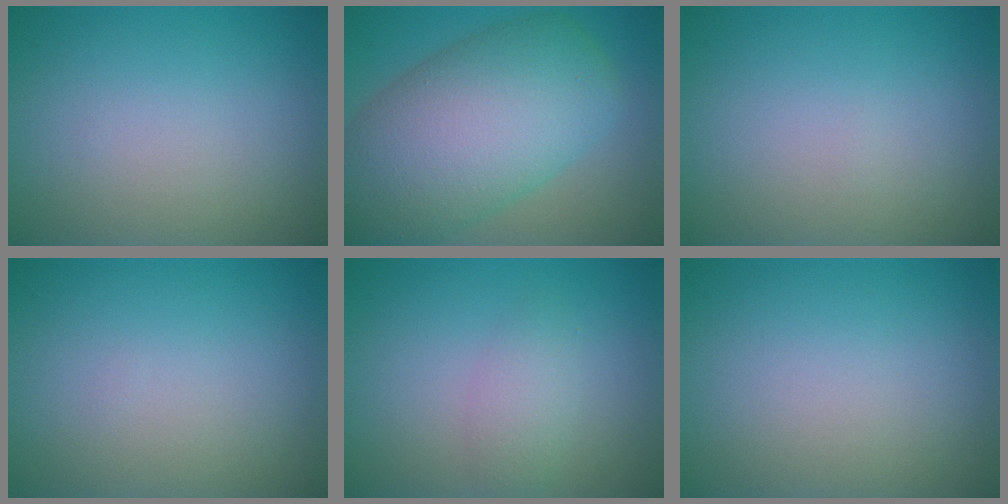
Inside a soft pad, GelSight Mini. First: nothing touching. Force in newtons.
{"total": 12.2, "press": 12.2, "slide": 0.2}
{"total": 0.0}
{"total": 0.0}
{"total": 2.0, "press": 2.0, "slide": 0.1}
{"total": 0.0}